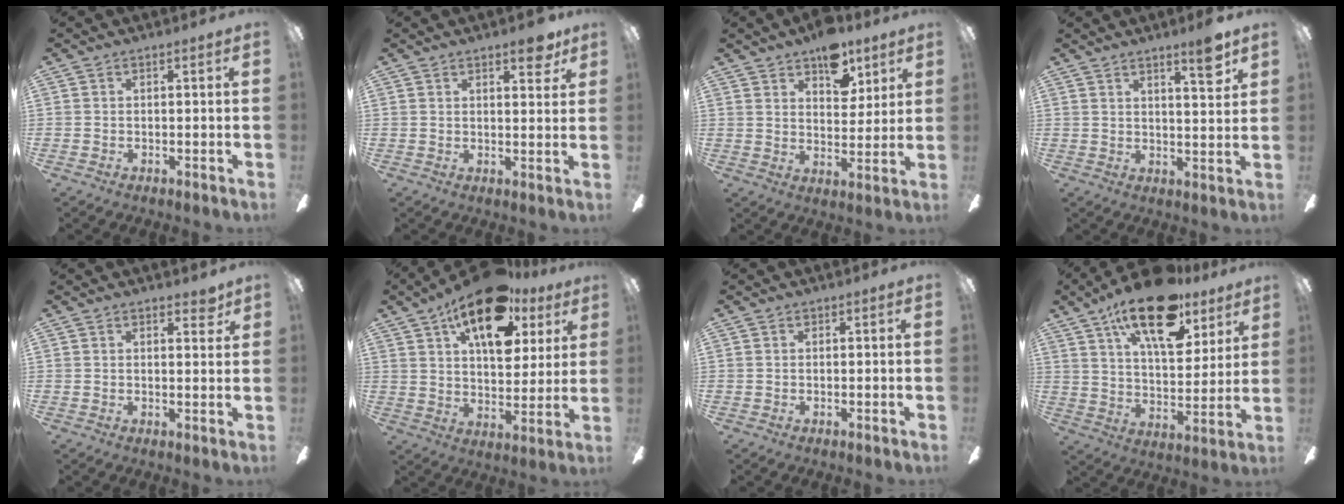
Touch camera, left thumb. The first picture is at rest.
{"total": 5.2, "force": [3.5, 1.8, 3.5], "torque": [-0.035, -0.017, 0.053]}
{"total": 11.2, "force": [7.3, 6.2, 5.8], "torque": [-0.069, -0.030, 0.127]}
{"total": 6.5, "force": [4.4, 0.8, 4.8], "torque": [-0.062, -0.025, 0.064]}
{"total": 2.7, "force": [2.1, 0.7, 1.6], "torque": [-0.012, -0.011, 0.032]}
{"total": 19.4, "force": [11.4, 9.0, 12.8], "torque": [-0.199, -0.043, 0.191]}
{"total": 0.0}
{"total": 21.3, "force": [13.6, 8.8, 13.8], "torque": [-0.228, -0.067, 0.230]}